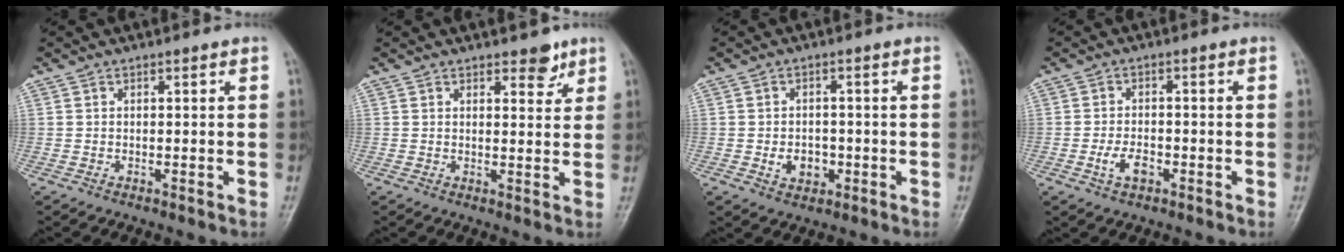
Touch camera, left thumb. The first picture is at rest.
{"total": 3.5, "force": [2.5, 1.7, 1.8], "torque": [-0.004, -0.014, 0.033]}
{"total": 4.5, "force": [-1.2, 3.5, 2.6], "torque": [-0.024, 0.006, -0.014]}
{"total": 4.0, "force": [-1.7, 2.3, 2.8], "torque": [-0.054, 0.009, -0.030]}